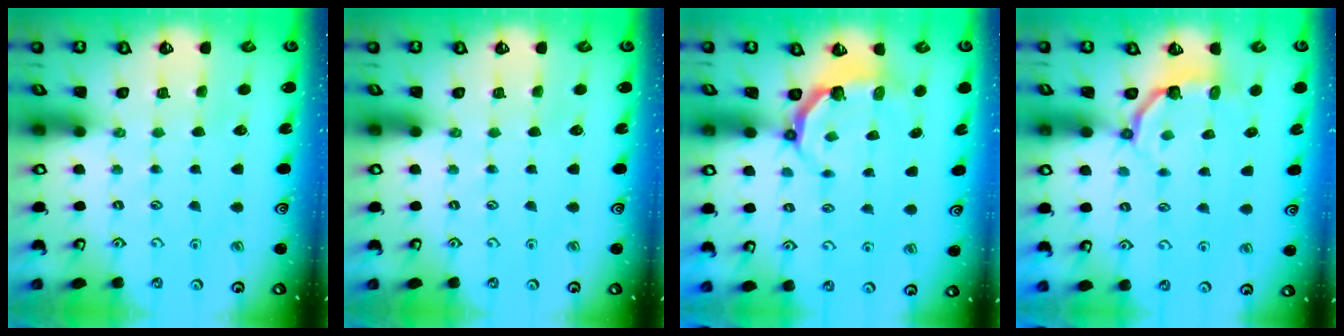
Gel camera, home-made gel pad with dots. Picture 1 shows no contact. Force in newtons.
{"total": 0.0}
{"total": 4.6, "press": 3.0, "slide": 3.5}
{"total": 3.5, "press": 1.8, "slide": 3.1}